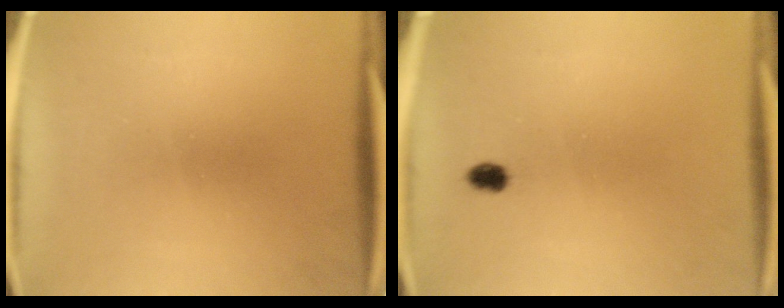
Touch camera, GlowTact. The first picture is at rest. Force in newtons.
{"total": 1.9}